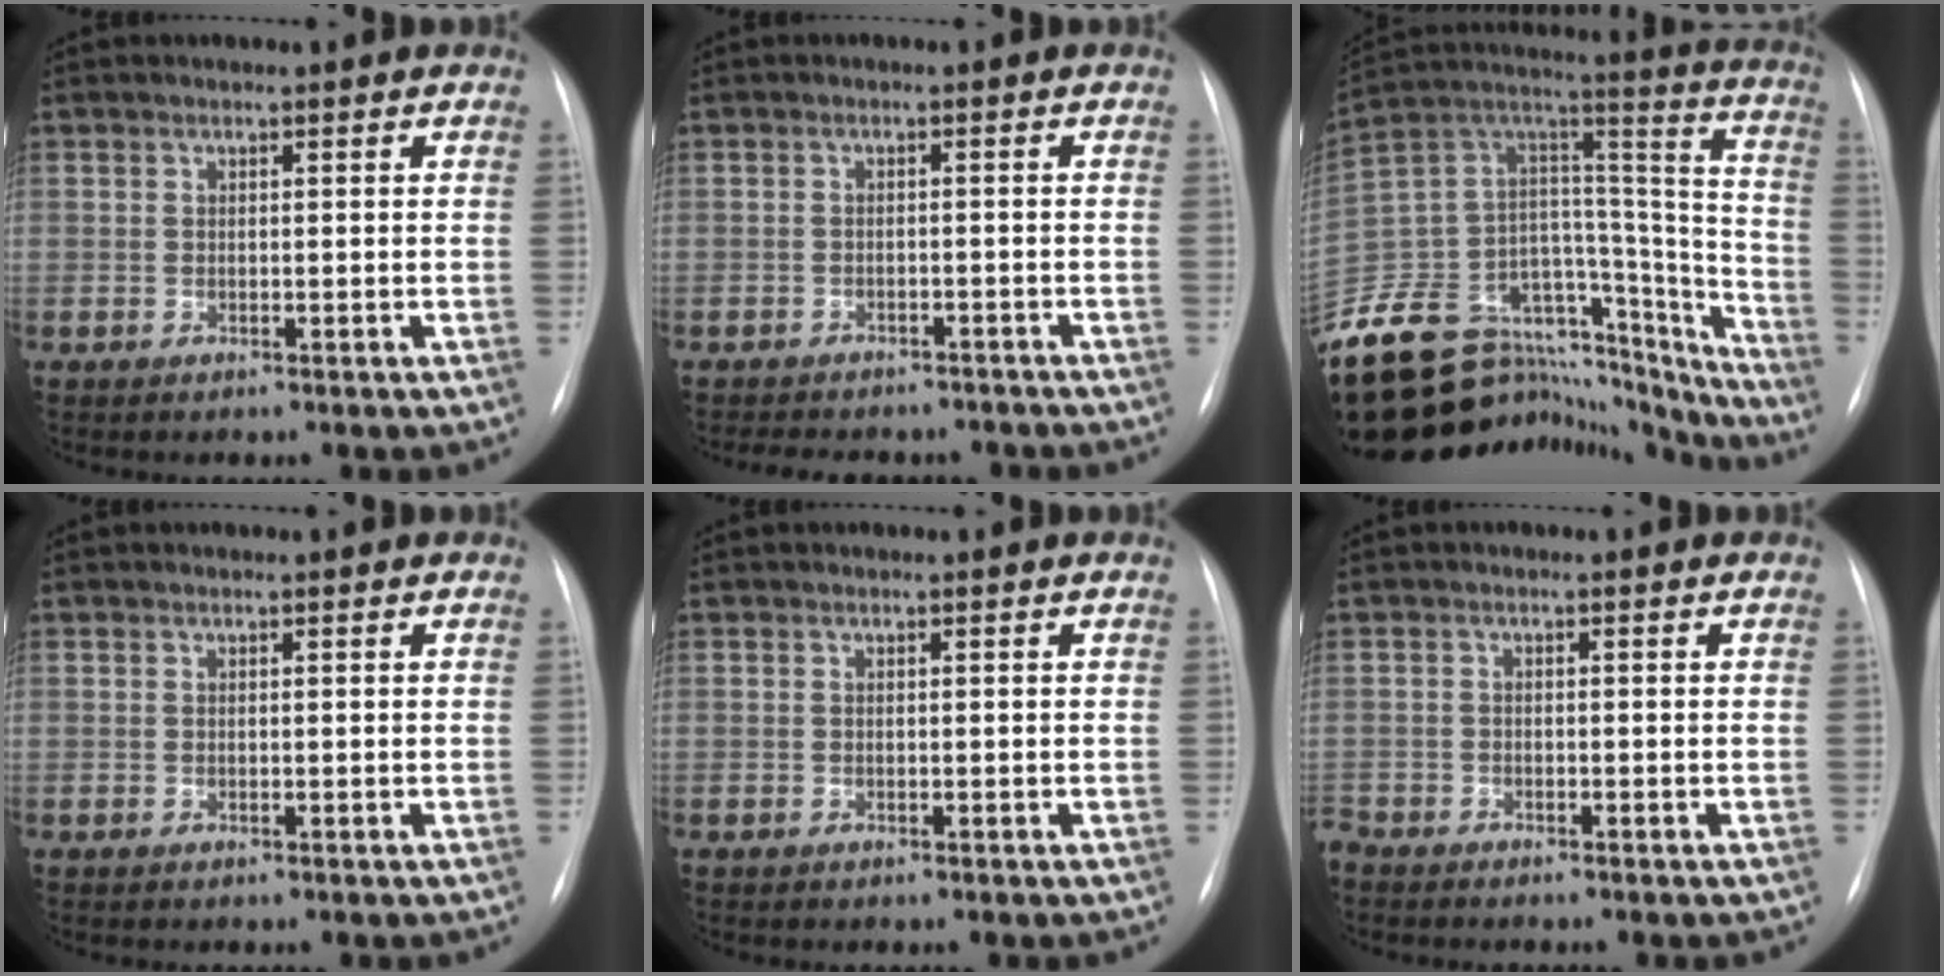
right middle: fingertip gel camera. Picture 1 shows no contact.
{"total": 9.5, "force": [-8.3, 3.6, 2.9], "torque": [-0.049, 0.008, -0.096]}
{"total": 37.6, "force": [-31.9, 13.3, 14.7], "torque": [-0.231, 0.023, -0.460]}
{"total": 0.0}
{"total": 0.0}
{"total": 2.6, "force": [-2.5, 0.7, 0.4], "torque": [-0.007, -0.006, -0.044]}